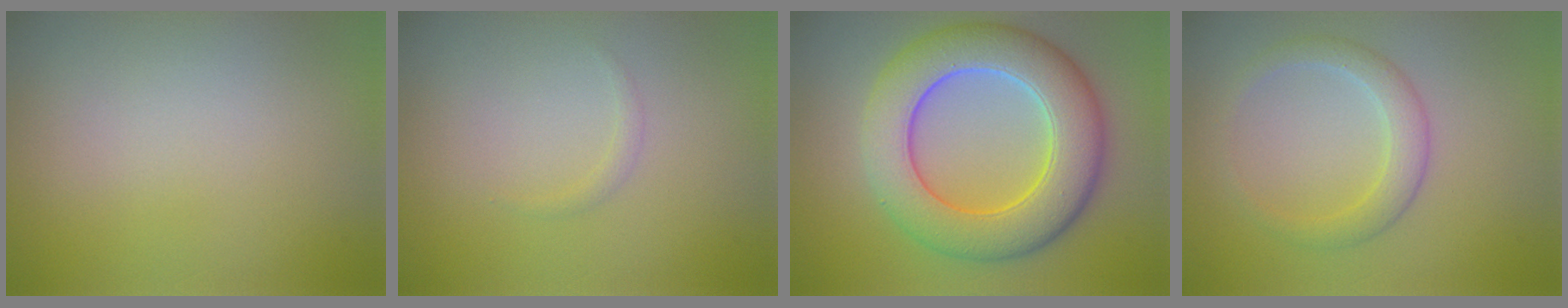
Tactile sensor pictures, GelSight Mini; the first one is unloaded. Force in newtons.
{"total": 0.5, "press": 0.5, "slide": 0.1}
{"total": 8.9, "press": 8.9, "slide": 0.2}
{"total": 2.4, "press": 2.4, "slide": 0.1}